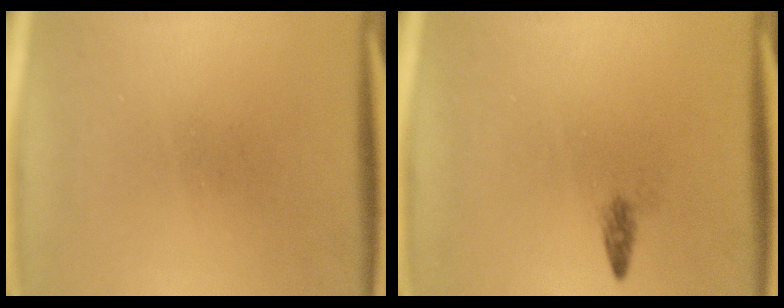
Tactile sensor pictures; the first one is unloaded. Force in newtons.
{"total": 1.1}